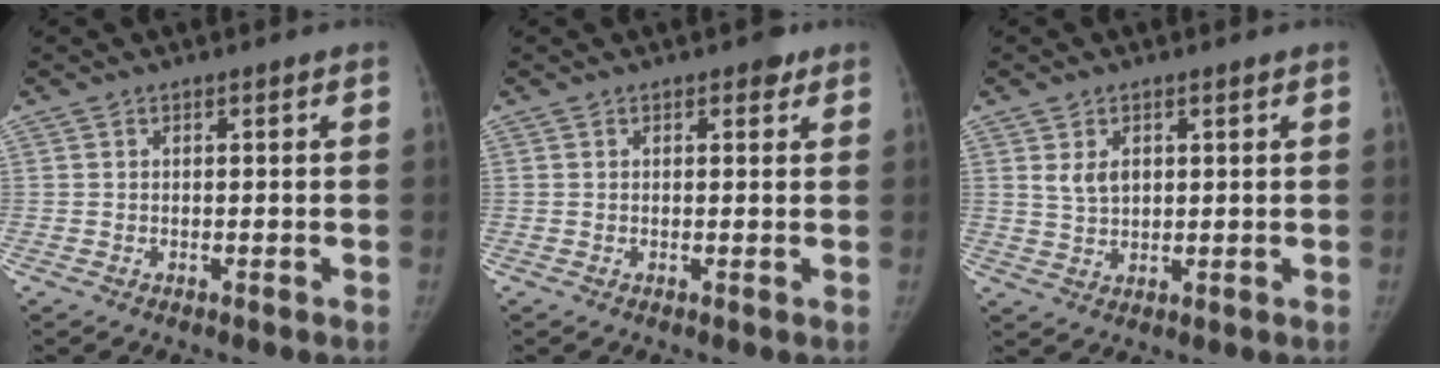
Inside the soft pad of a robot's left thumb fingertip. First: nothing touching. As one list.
[{"total": 1.7, "force": [1.1, 1.1, 0.8], "torque": [0.002, -0.003, 0.009]}, {"total": 3.9, "force": [1.5, 2.4, 2.7], "torque": [-0.041, -0.009, 0.033]}]